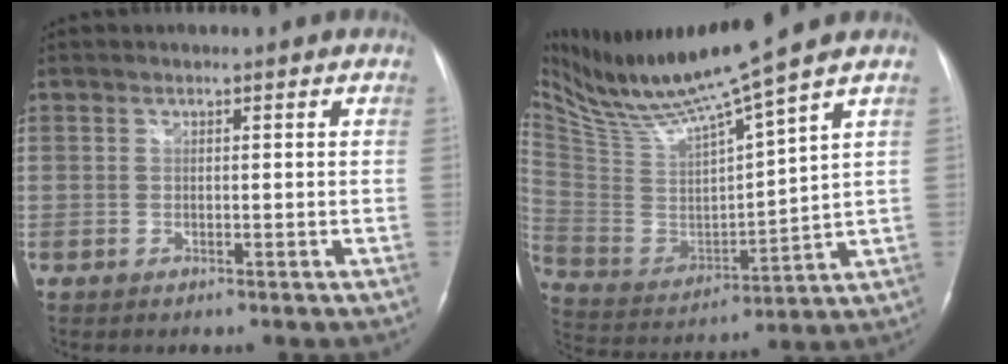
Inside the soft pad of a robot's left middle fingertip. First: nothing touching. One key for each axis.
{"total": 16.1, "fx": 13.3, "fy": -1.2, "fz": 8.9, "tx": -0.171, "ty": -0.007, "tz": 0.254}